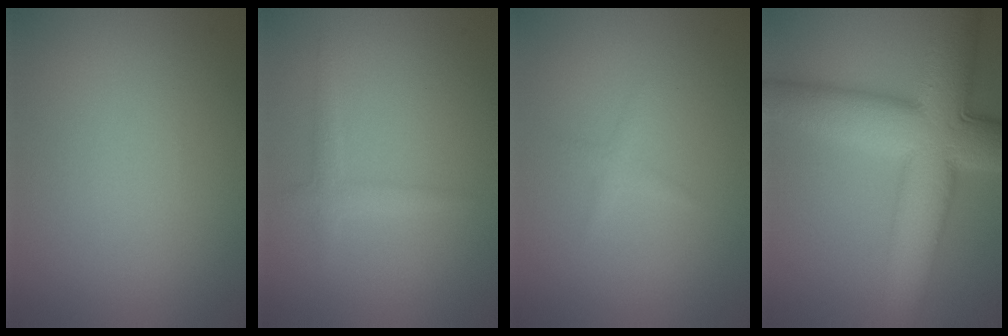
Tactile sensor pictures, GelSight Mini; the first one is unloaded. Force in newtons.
{"total": 1.5, "press": 1.5, "slide": 0.0}
{"total": 0.9, "press": 0.9, "slide": 0.1}
{"total": 11.5, "press": 11.5, "slide": 0.2}